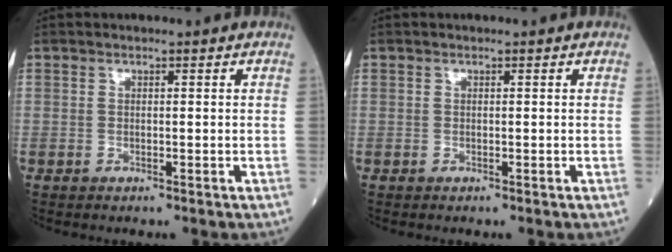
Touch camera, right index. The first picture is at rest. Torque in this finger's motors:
{"motor_torque": [0.00, 0.00, -0.01, 0.00]}